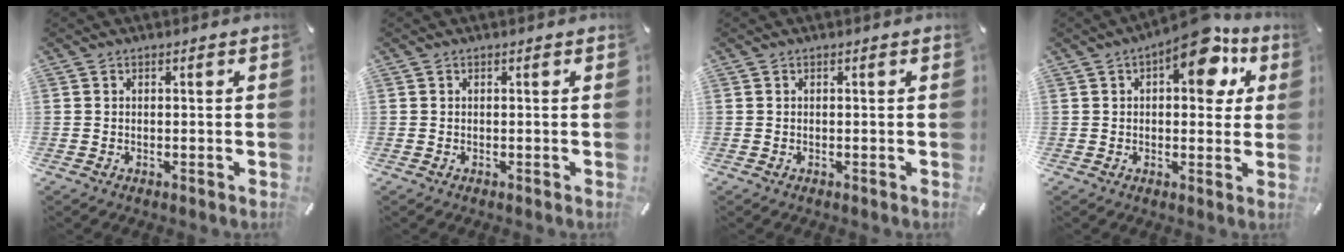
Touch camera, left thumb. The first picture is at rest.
{"total": 0.0}
{"total": 0.0}
{"total": 12.5, "force": [5.8, 6.0, 9.4], "torque": [-0.105, -0.032, 0.090]}